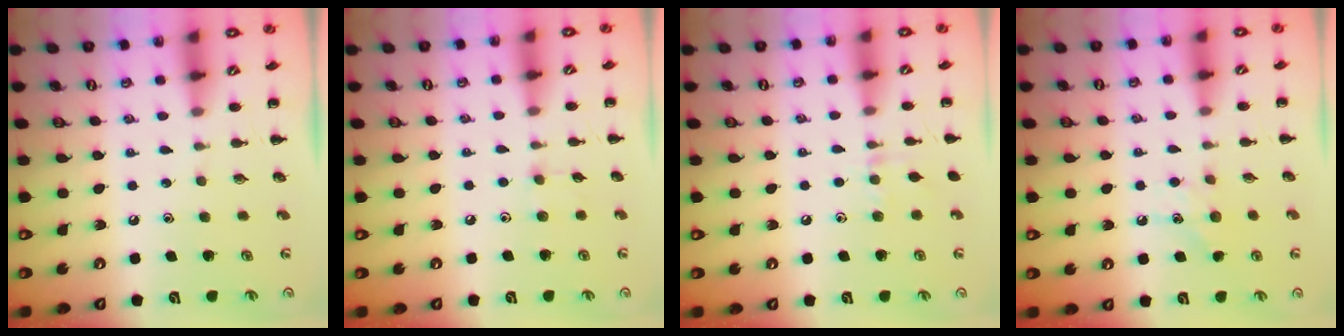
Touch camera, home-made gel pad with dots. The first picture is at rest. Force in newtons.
{"total": 3.2, "press": 3.0, "slide": 1.1}
{"total": 5.9, "press": 5.6, "slide": 1.9}
{"total": 5.0, "press": 4.6, "slide": 1.8}